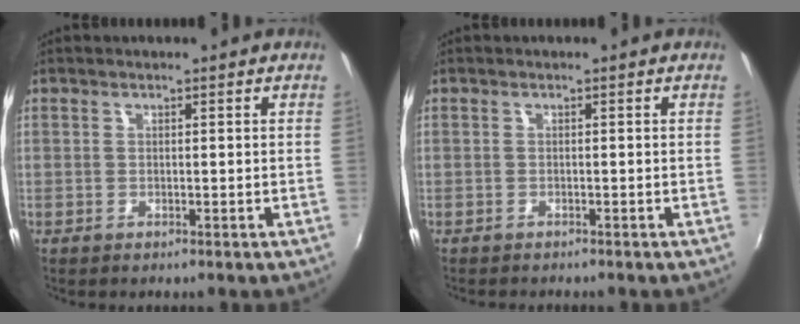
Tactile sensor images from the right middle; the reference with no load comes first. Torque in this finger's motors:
{"motor_torque": [0.25, -0.31, -0.02, 0.00]}